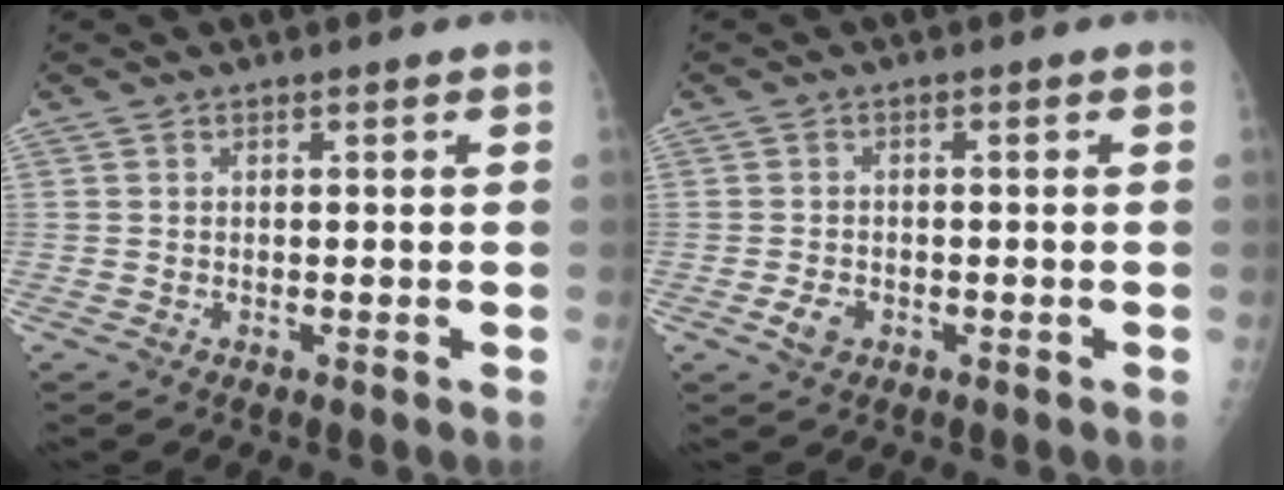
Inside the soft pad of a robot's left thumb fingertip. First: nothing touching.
{"total": 2.5, "force": [-0.9, 1.8, 1.4], "torque": [-0.023, 0.001, -0.014]}